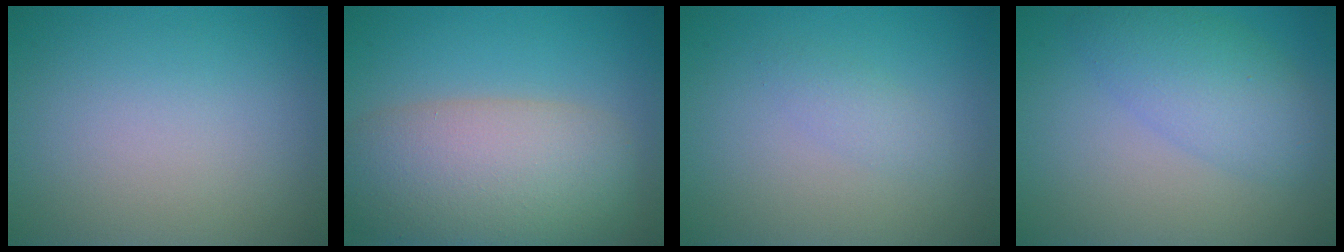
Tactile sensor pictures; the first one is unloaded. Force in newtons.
{"total": 9.3, "press": 9.3, "slide": 0.5}
{"total": 1.2, "press": 1.2, "slide": 0.1}
{"total": 4.5, "press": 4.5, "slide": 0.1}